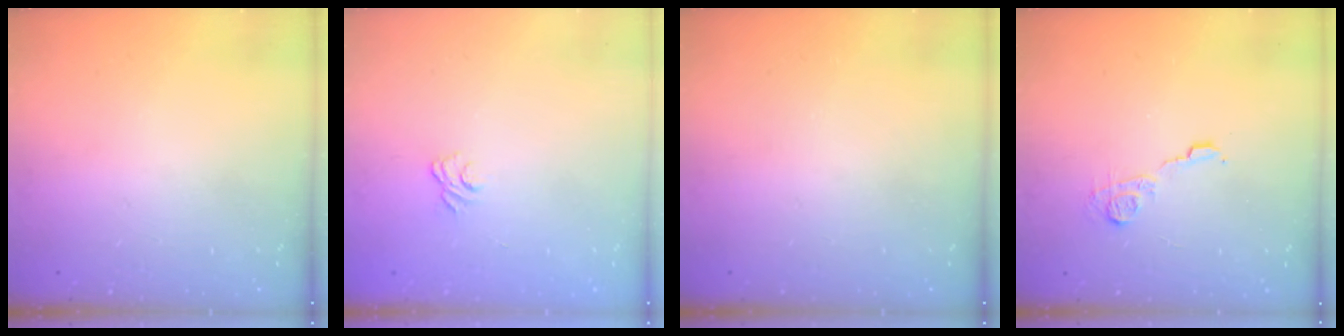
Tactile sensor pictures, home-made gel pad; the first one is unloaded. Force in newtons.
{"total": 3.1, "press": 2.8, "slide": 1.3}
{"total": 0.0}
{"total": 7.3, "press": 7.2, "slide": 0.4}